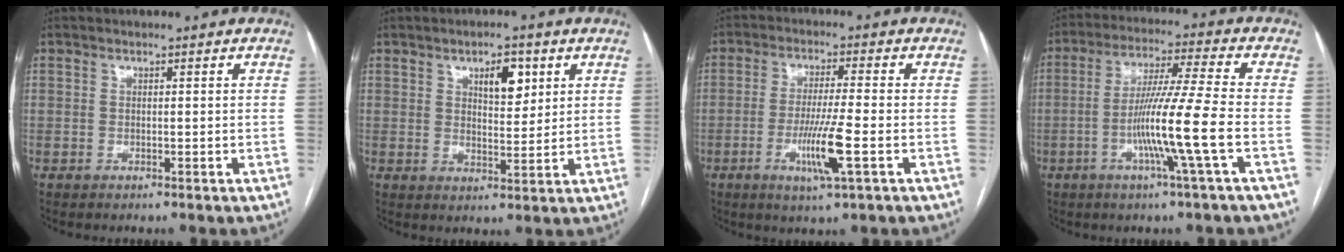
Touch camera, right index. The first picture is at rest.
{"total": 5.6, "force": [2.6, 2.2, 4.4], "torque": [-0.070, 0.001, 0.043]}
{"total": 8.2, "force": [-2.7, -0.3, 7.7], "torque": [-0.145, -0.016, -0.049]}
{"total": 11.5, "force": [-3.5, -2.0, 10.8], "torque": [-0.203, -0.009, -0.068]}